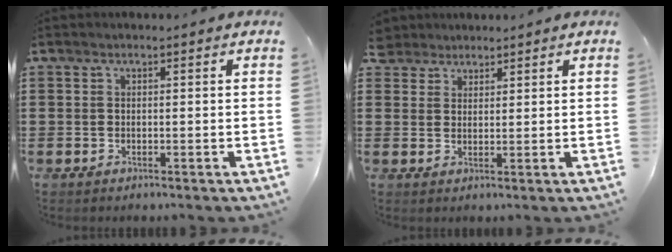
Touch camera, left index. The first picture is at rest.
{"total": 2.9, "force": [2.4, 1.5, -0.2], "torque": [-0.010, 0.008, 0.048]}